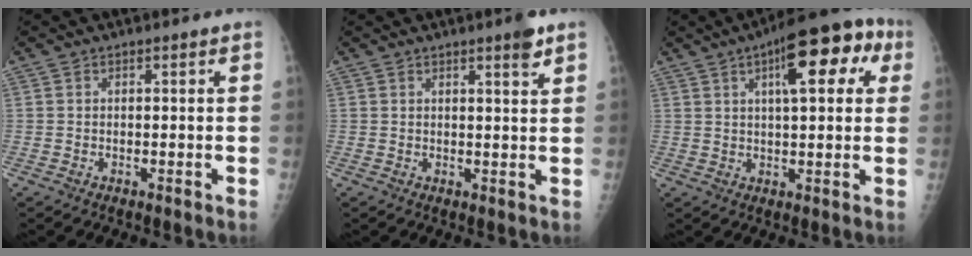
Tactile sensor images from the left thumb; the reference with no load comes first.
{"total": 3.2, "force": [2.2, 0.3, 2.4], "torque": [-0.030, -0.014, 0.029]}
{"total": 14.8, "force": [5.6, 5.8, 12.5], "torque": [-0.141, 0.017, 0.071]}